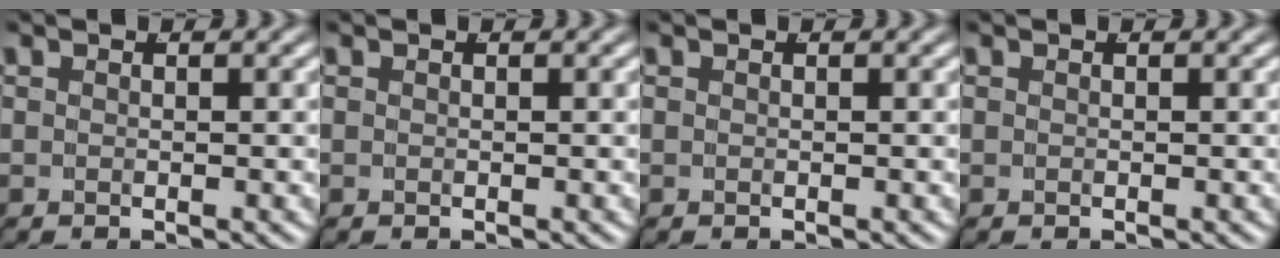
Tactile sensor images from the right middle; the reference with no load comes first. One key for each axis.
{"total": 0.0}
{"total": 0.0}
{"total": 0.0}